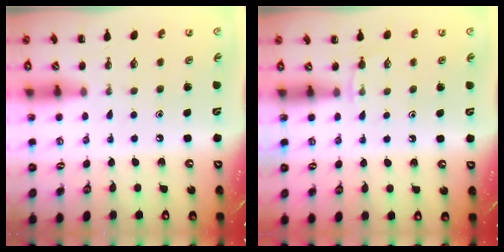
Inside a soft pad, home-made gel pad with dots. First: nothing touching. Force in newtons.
{"total": 3.9, "press": 3.7, "slide": 1.2}